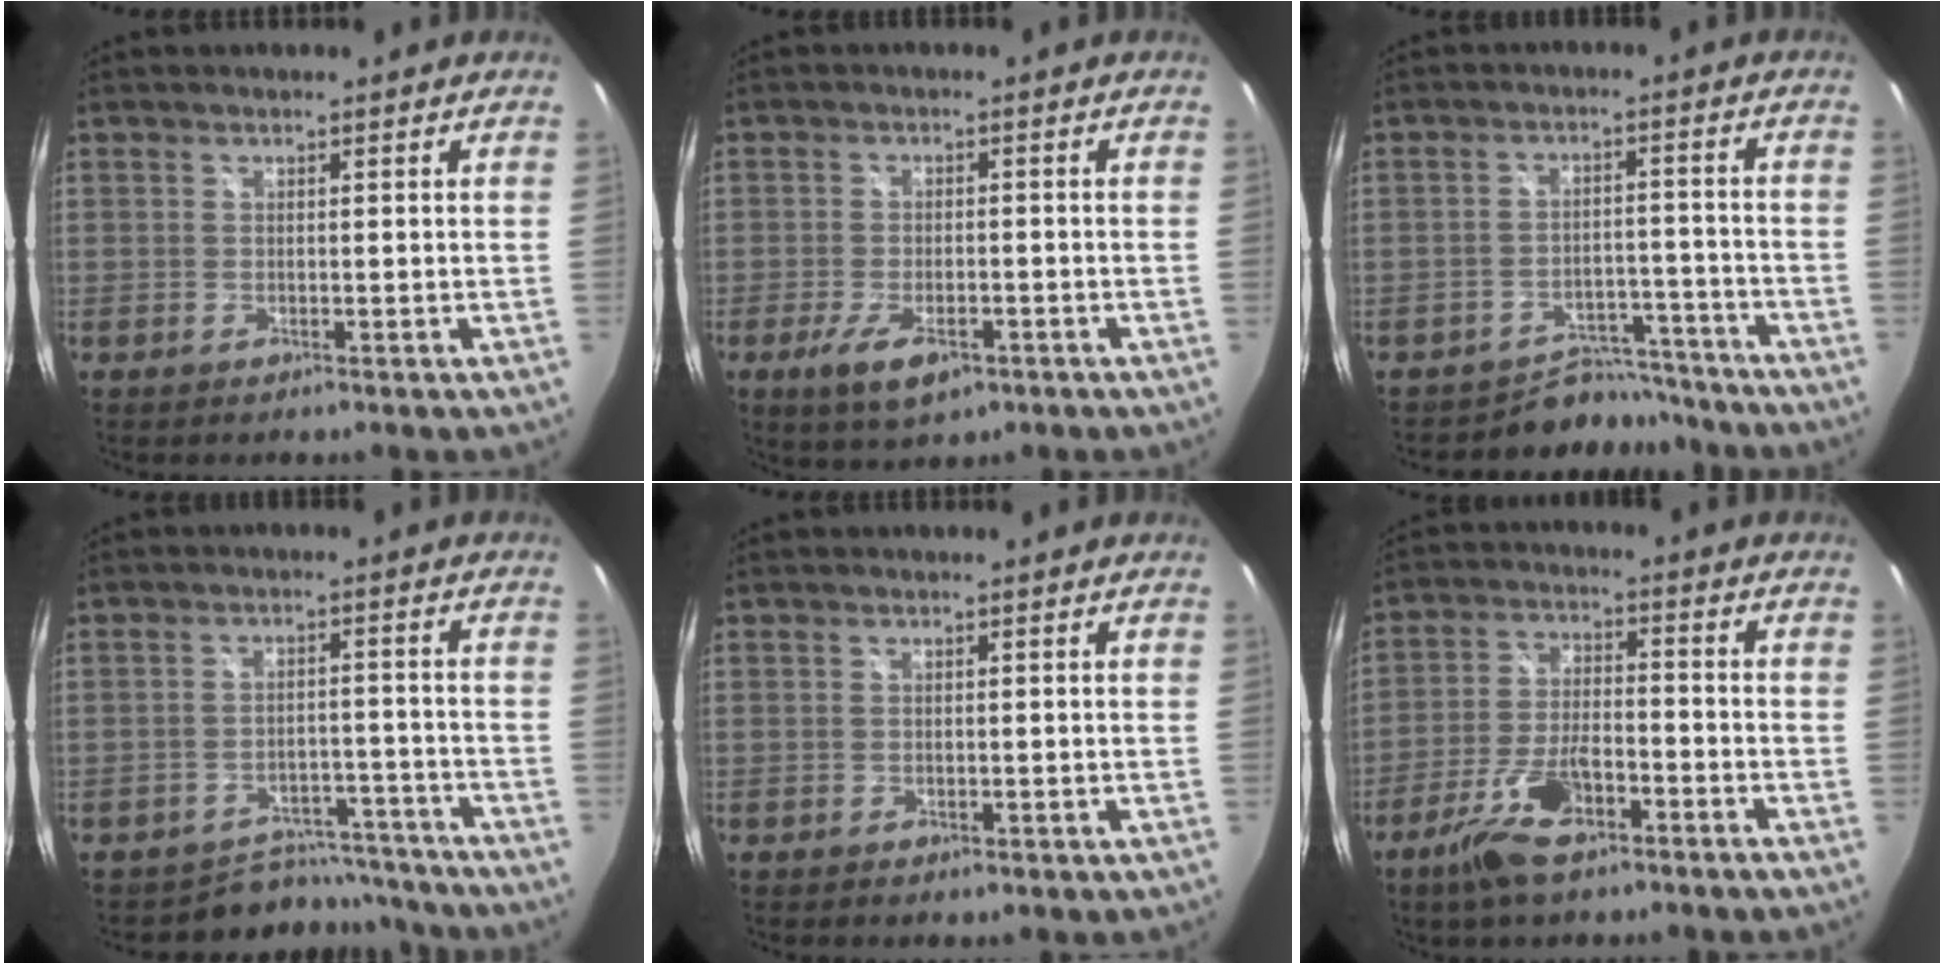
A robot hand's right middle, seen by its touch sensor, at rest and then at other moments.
{"total": 7.0, "force": [-3.6, 3.0, 5.2], "torque": [-0.116, -0.017, -0.059]}
{"total": 7.6, "force": [-6.9, 3.0, -0.1], "torque": [-0.002, 0.022, -0.100]}
{"total": 9.5, "force": [-8.8, 3.7, 0.0], "torque": [-0.003, 0.033, -0.117]}
{"total": 1.0, "force": [-0.3, 0.8, 0.5], "torque": [-0.007, -0.003, -0.005]}
{"total": 10.5, "force": [-6.9, 3.4, 7.2], "torque": [-0.157, -0.007, -0.128]}